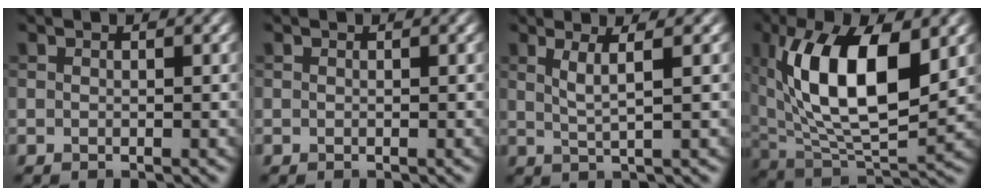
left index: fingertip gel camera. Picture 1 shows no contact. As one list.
[{"total": 0.0}, {"total": 2.7, "force": [1.0, 0.5, 2.5], "torque": [-0.040, -0.001, 0.018]}, {"total": 13.1, "force": [3.3, 5.8, 11.3], "torque": [-0.192, 0.002, 0.052]}]